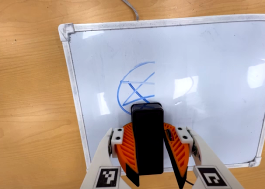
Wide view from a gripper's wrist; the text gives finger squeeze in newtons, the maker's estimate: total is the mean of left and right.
{"total": 7.3, "left": 7.9, "right": 6.7}